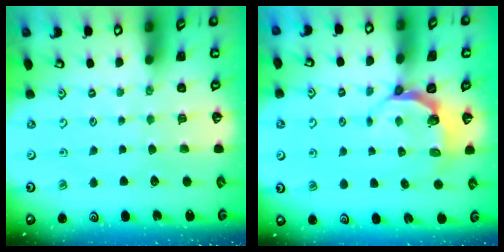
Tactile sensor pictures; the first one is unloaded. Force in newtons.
{"total": 5.4, "press": 4.4, "slide": 3.1}